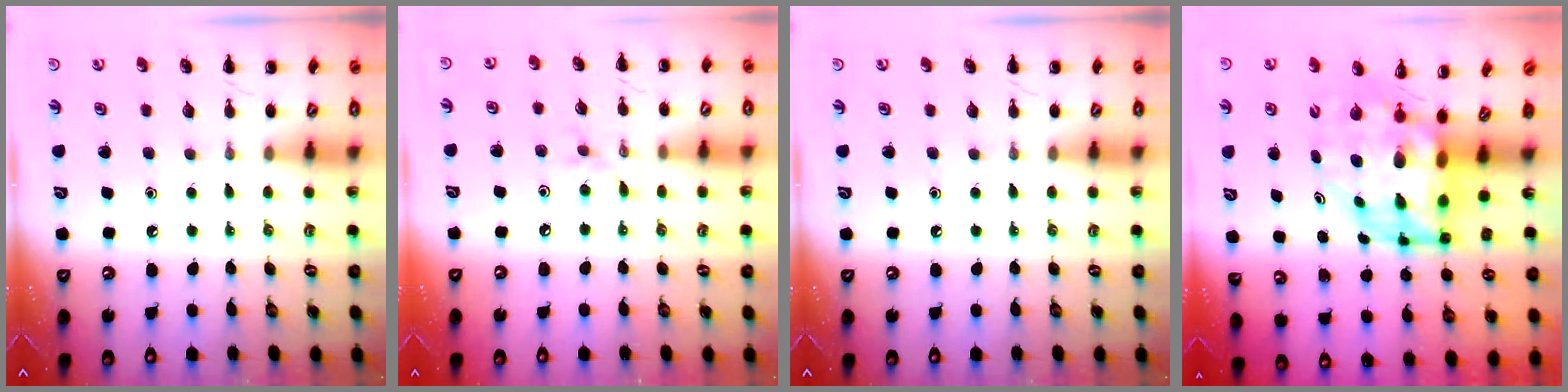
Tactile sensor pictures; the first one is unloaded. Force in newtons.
{"total": 3.9, "press": 3.7, "slide": 1.3}
{"total": 0.0}
{"total": 9.5, "press": 9.1, "slide": 2.7}